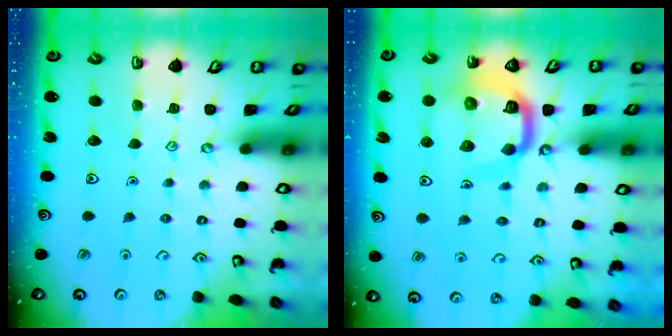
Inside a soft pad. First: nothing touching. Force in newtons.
{"total": 13.3, "press": 13.2, "slide": 1.6}